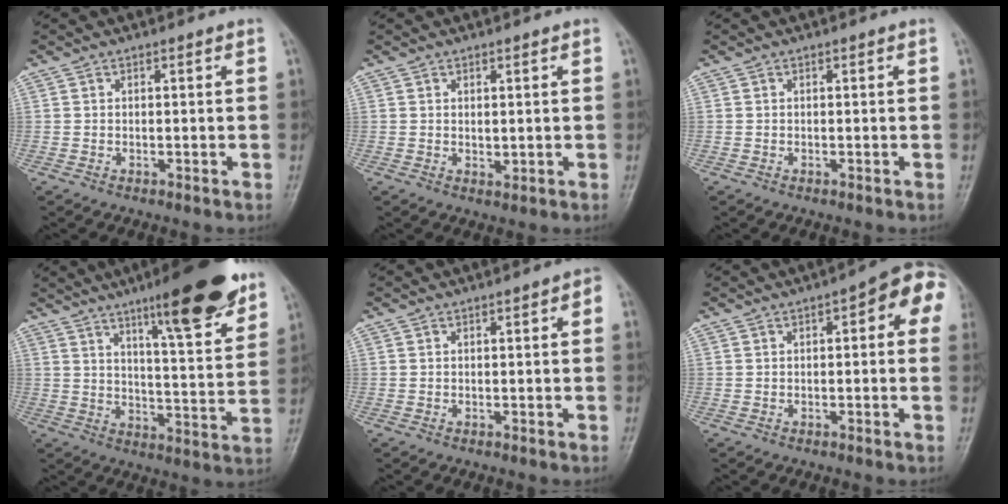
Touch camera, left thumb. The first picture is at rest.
{"total": 1.3, "force": [0.5, 0.7, 1.0], "torque": [-0.016, -0.008, 0.012]}
{"total": 0.0}
{"total": 17.0, "force": [11.0, 3.4, 12.6], "torque": [-0.152, -0.059, 0.165]}
{"total": 1.8, "force": [0.3, 0.7, 1.6], "torque": [-0.017, 0.004, -0.001]}
{"total": 8.5, "force": [2.1, 3.3, 7.5], "torque": [-0.071, 0.023, 0.013]}